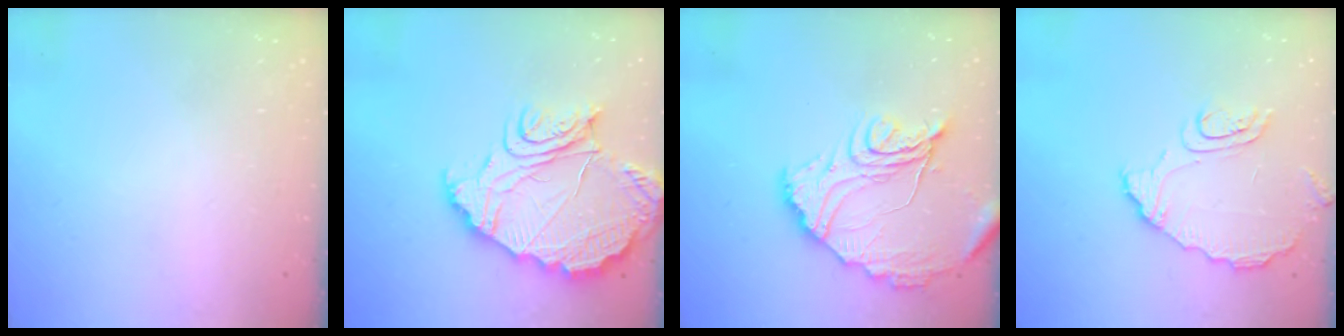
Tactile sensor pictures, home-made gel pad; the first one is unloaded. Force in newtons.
{"total": 18.7, "press": 18.6, "slide": 1.5}
{"total": 16.8, "press": 16.7, "slide": 1.5}
{"total": 9.5, "press": 9.5, "slide": 0.8}